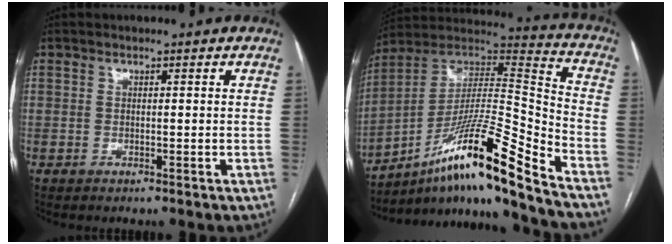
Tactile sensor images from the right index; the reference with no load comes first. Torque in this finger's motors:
{"motor_torque": [1.12, -1.02, 0.77, 0.18]}